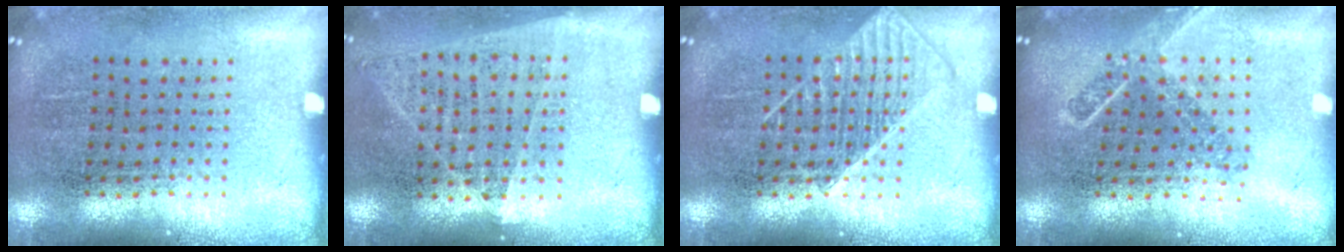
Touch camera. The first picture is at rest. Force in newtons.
{"total": 1.0, "press": 0.9, "slide": 0.5}
{"total": 1.7, "press": 1.7, "slide": 0.3}
{"total": 1.8, "press": 1.4, "slide": 1.2}